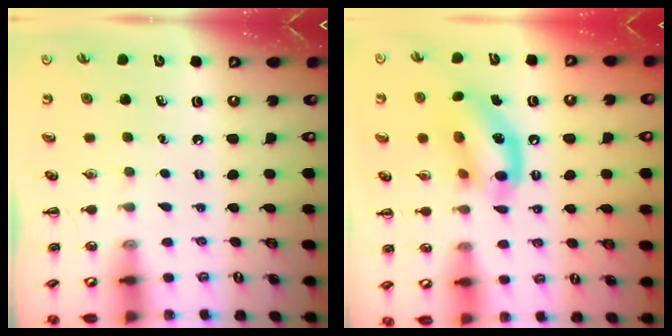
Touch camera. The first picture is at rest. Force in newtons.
{"total": 14.0, "press": 13.7, "slide": 3.1}